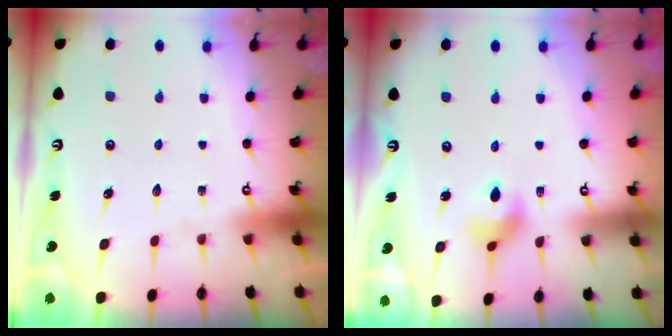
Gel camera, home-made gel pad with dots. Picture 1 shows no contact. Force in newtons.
{"total": 6.1, "press": 6.1, "slide": 0.5}